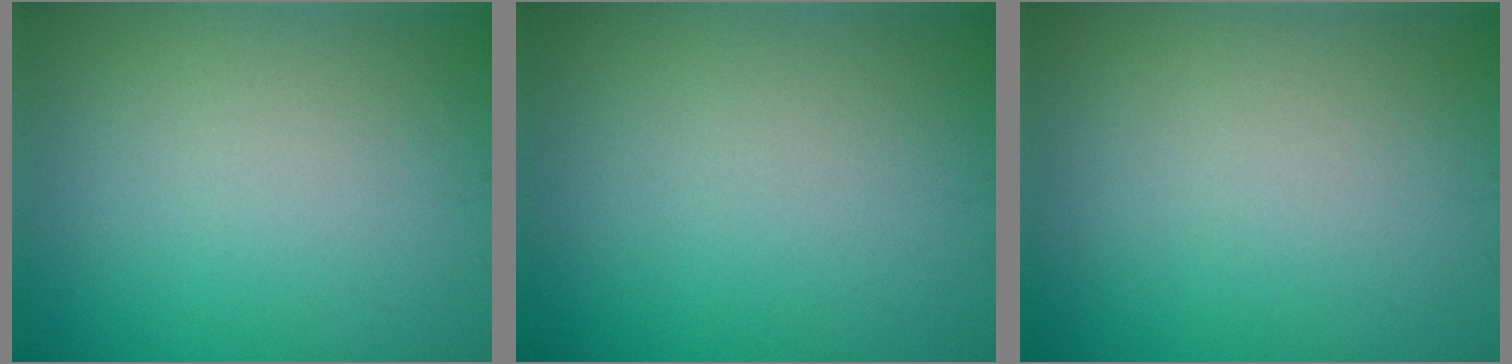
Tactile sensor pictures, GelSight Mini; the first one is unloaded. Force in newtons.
{"total": 0.0}
{"total": 0.0}